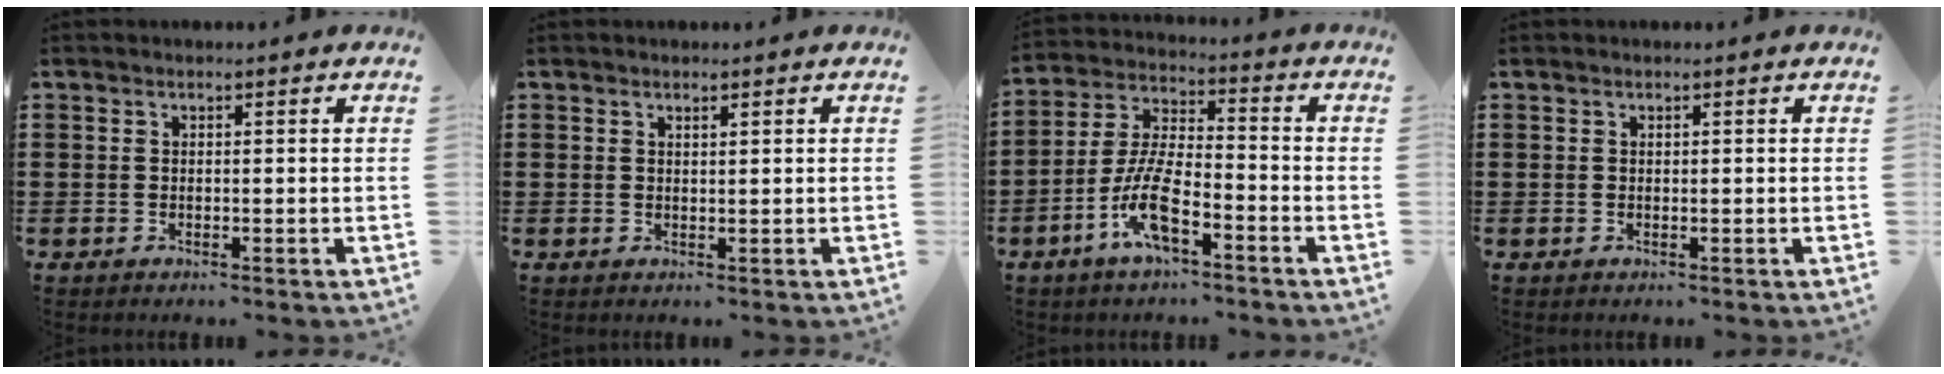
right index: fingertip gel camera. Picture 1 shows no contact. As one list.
[{"total": 0.8, "force": [0.7, 0.2, 0.3], "torque": [-0.007, 0.001, 0.012]}, {"total": 8.8, "force": [-4.5, 2.5, 7.1], "torque": [-0.166, -0.007, -0.086]}, {"total": 0.0}]